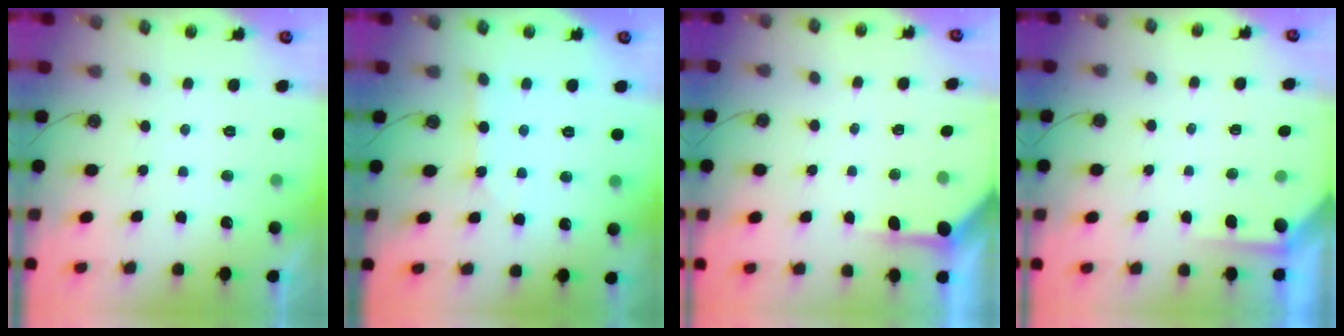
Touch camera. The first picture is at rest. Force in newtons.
{"total": 2.5, "press": 2.5, "slide": 0.3}
{"total": 3.5, "press": 3.5, "slide": 0.3}
{"total": 1.5, "press": 1.5, "slide": 0.3}